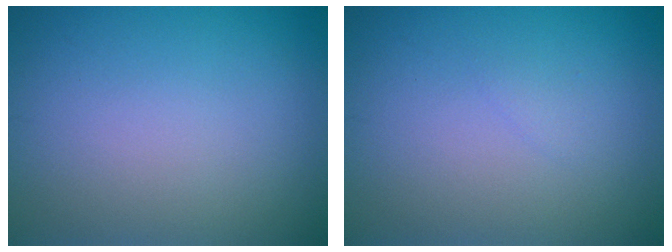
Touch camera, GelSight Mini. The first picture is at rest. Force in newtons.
{"total": 0.5, "press": 0.5, "slide": 0.1}